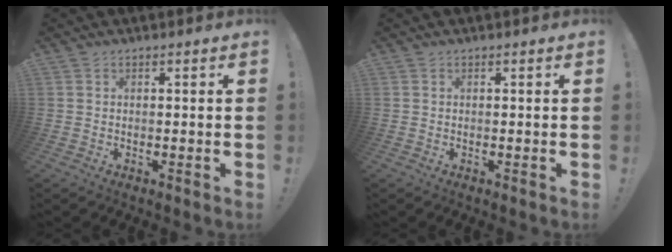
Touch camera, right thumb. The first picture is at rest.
{"total": 0.0}